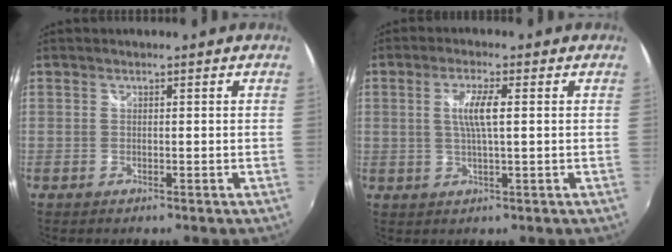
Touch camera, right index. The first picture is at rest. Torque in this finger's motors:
{"motor_torque": [0.07, 0.01, 0.11, 0.09]}